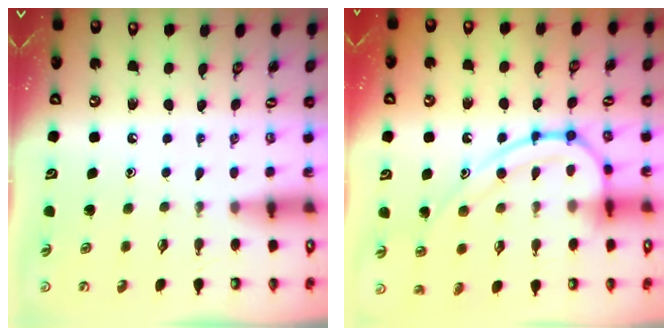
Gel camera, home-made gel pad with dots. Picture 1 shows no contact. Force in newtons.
{"total": 13.7, "press": 13.7, "slide": 0.2}